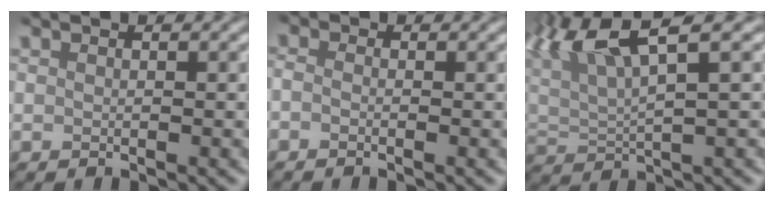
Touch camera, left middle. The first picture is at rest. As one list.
[{"total": 1.4, "force": [-1.4, -0.3, -0.4], "torque": [-0.008, -0.001, -0.007]}, {"total": 7.1, "force": [4.5, 1.0, 5.3], "torque": [-0.125, 0.026, 0.100]}]